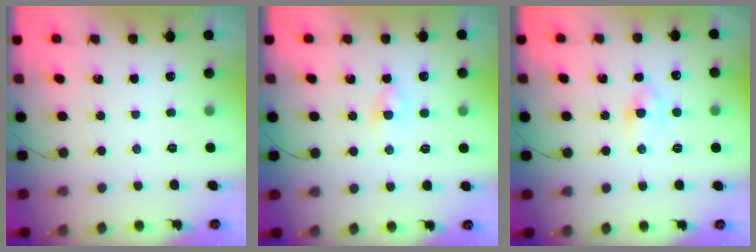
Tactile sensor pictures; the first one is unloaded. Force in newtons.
{"total": 2.2, "press": 2.1, "slide": 0.9}
{"total": 3.0, "press": 2.8, "slide": 1.2}